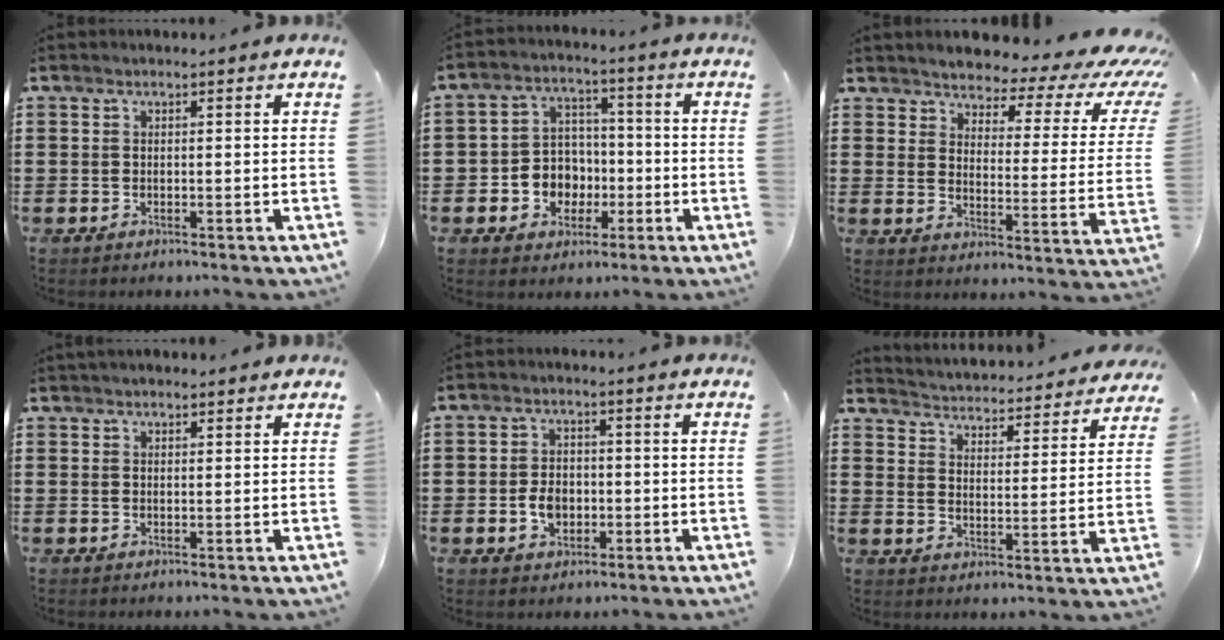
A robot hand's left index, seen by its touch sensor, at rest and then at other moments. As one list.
[{"total": 6.2, "force": [-1.5, 5.7, 1.8], "torque": [-0.051, 0.019, -0.025]}, {"total": 4.0, "force": [3.5, 1.2, 1.7], "torque": [-0.048, -0.030, 0.052]}, {"total": 1.5, "force": [1.4, 0.4, 0.4], "torque": [-0.009, 0.003, 0.026]}, {"total": 3.9, "force": [-0.9, 2.8, 2.5], "torque": [-0.042, 0.000, -0.019]}, {"total": 3.4, "force": [3.4, -0.3, -0.3], "torque": [-0.020, -0.037, 0.052]}]